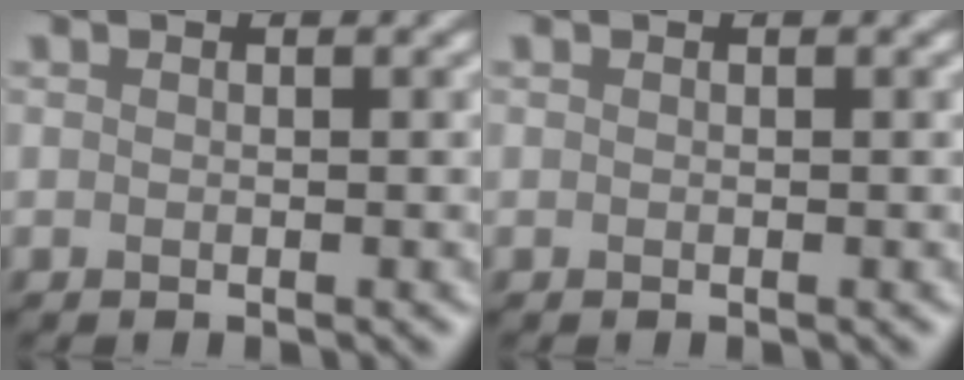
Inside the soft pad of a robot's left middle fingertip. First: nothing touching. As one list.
[{"total": 0.0}]